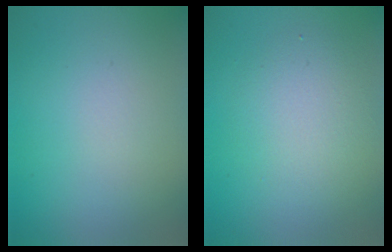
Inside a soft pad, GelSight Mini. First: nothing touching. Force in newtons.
{"total": 3.4, "press": 3.4, "slide": 0.2}